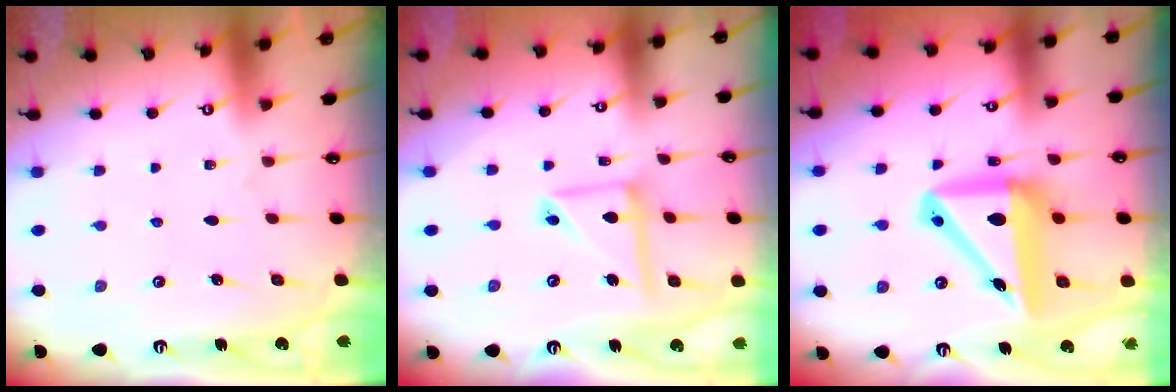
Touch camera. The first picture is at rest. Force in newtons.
{"total": 10.6, "press": 10.5, "slide": 1.0}
{"total": 14.2, "press": 13.9, "slide": 2.8}